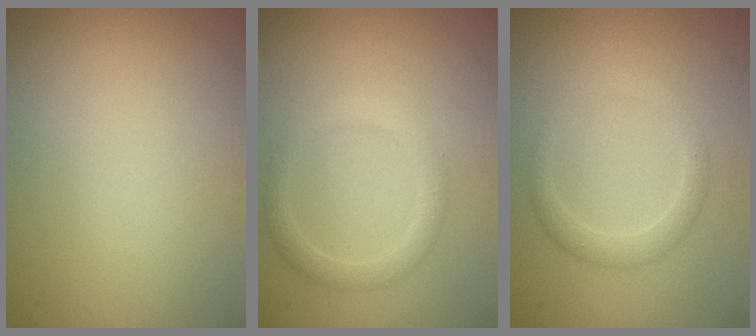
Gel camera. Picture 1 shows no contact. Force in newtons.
{"total": 2.2, "press": 2.2, "slide": 0.2}
{"total": 2.0, "press": 2.0, "slide": 0.1}